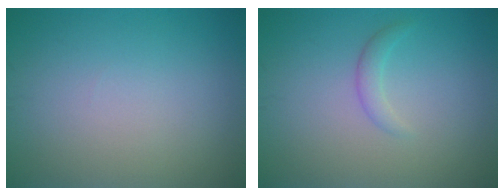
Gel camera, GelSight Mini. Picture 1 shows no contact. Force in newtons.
{"total": 1.3, "press": 1.3, "slide": 0.0}